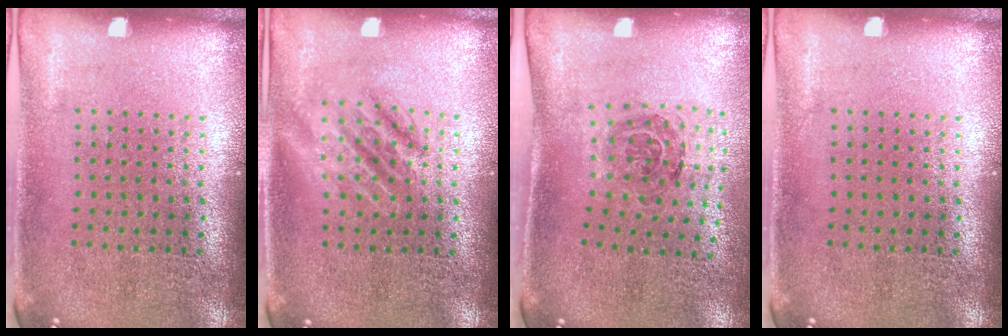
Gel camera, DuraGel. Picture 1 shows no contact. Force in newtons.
{"total": 1.3, "press": 1.3, "slide": 0.1}
{"total": 1.3, "press": 1.1, "slide": 0.7}
{"total": 0.0}